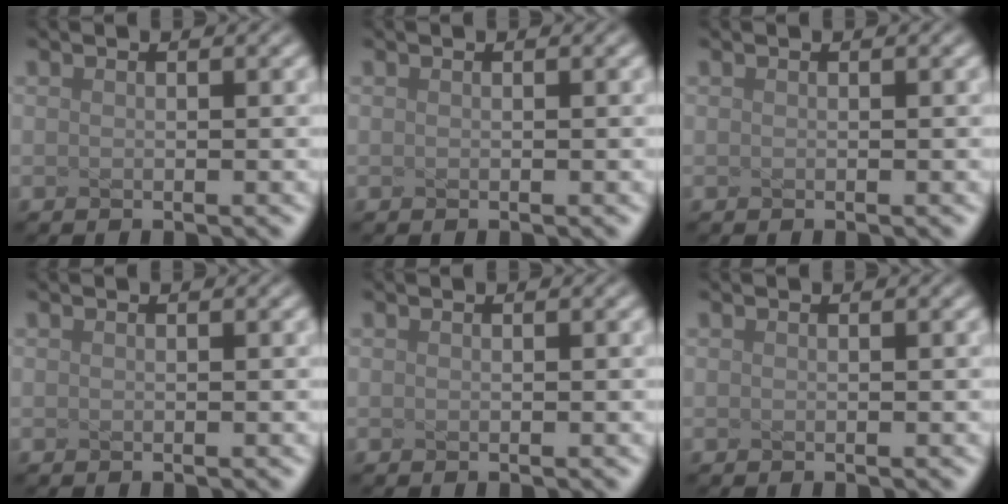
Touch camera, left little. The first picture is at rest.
{"total": 0.0}
{"total": 0.0}
{"total": 0.0}
{"total": 0.0}
{"total": 0.0}